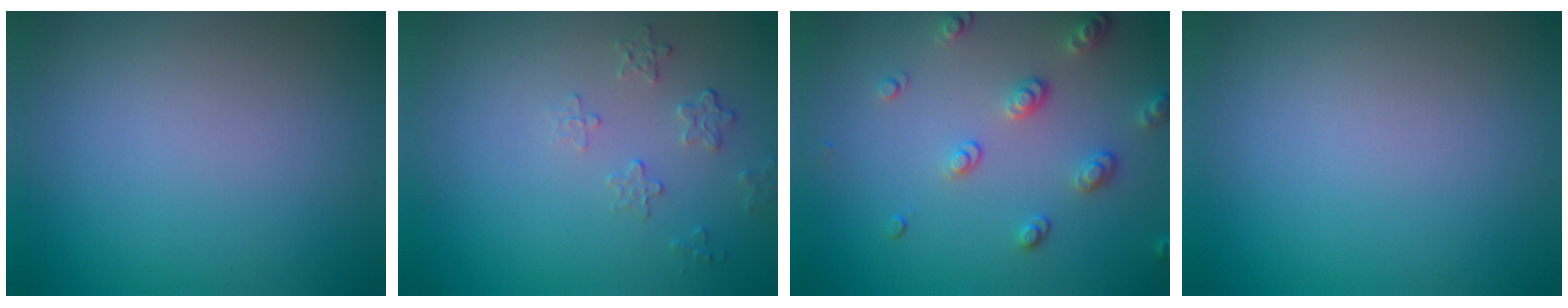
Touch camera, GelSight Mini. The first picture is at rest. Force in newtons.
{"total": 1.6, "press": 0.9, "slide": 1.4}
{"total": 2.6, "press": 2.4, "slide": 0.9}
{"total": 0.0}